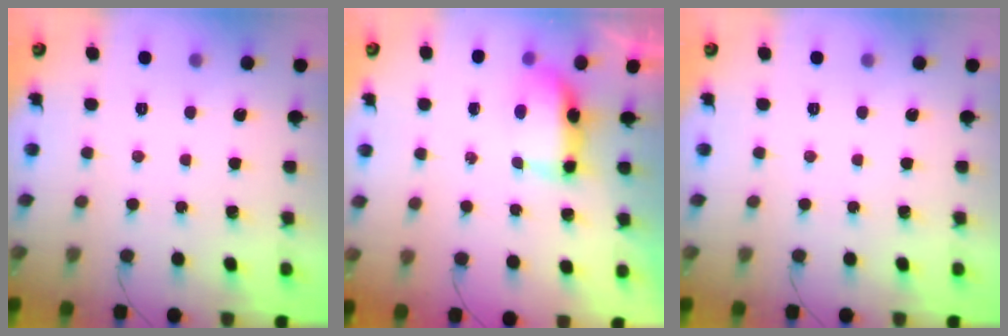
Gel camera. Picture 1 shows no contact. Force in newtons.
{"total": 8.1, "press": 7.5, "slide": 3.2}
{"total": 0.0}